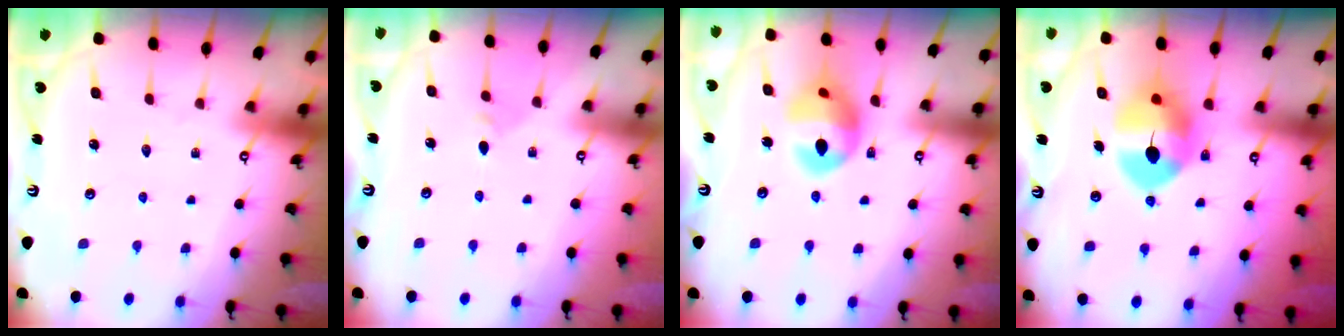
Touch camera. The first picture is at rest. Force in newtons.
{"total": 3.2, "press": 3.2, "slide": 0.5}
{"total": 13.6, "press": 13.5, "slide": 1.7}
{"total": 10.3, "press": 10.1, "slide": 1.7}